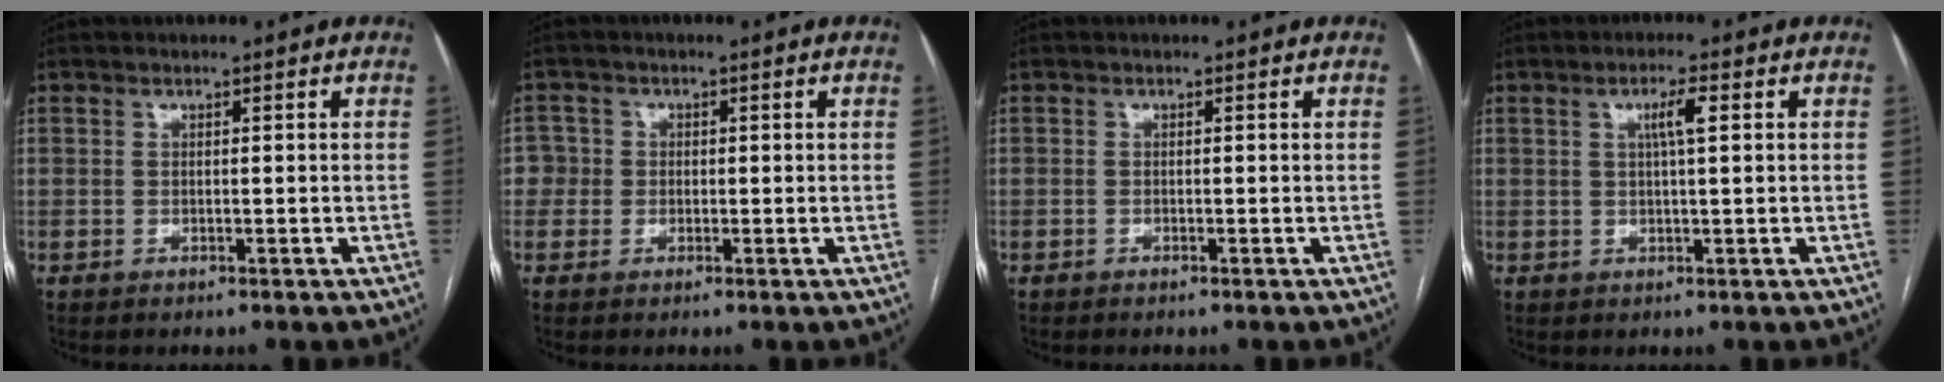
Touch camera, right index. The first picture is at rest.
{"total": 2.8, "force": [-0.2, 2.8, -0.1], "torque": [0.018, 0.016, -0.007]}
{"total": 0.0}
{"total": 3.2, "force": [1.0, 0.1, 3.0], "torque": [-0.054, 0.003, 0.016]}